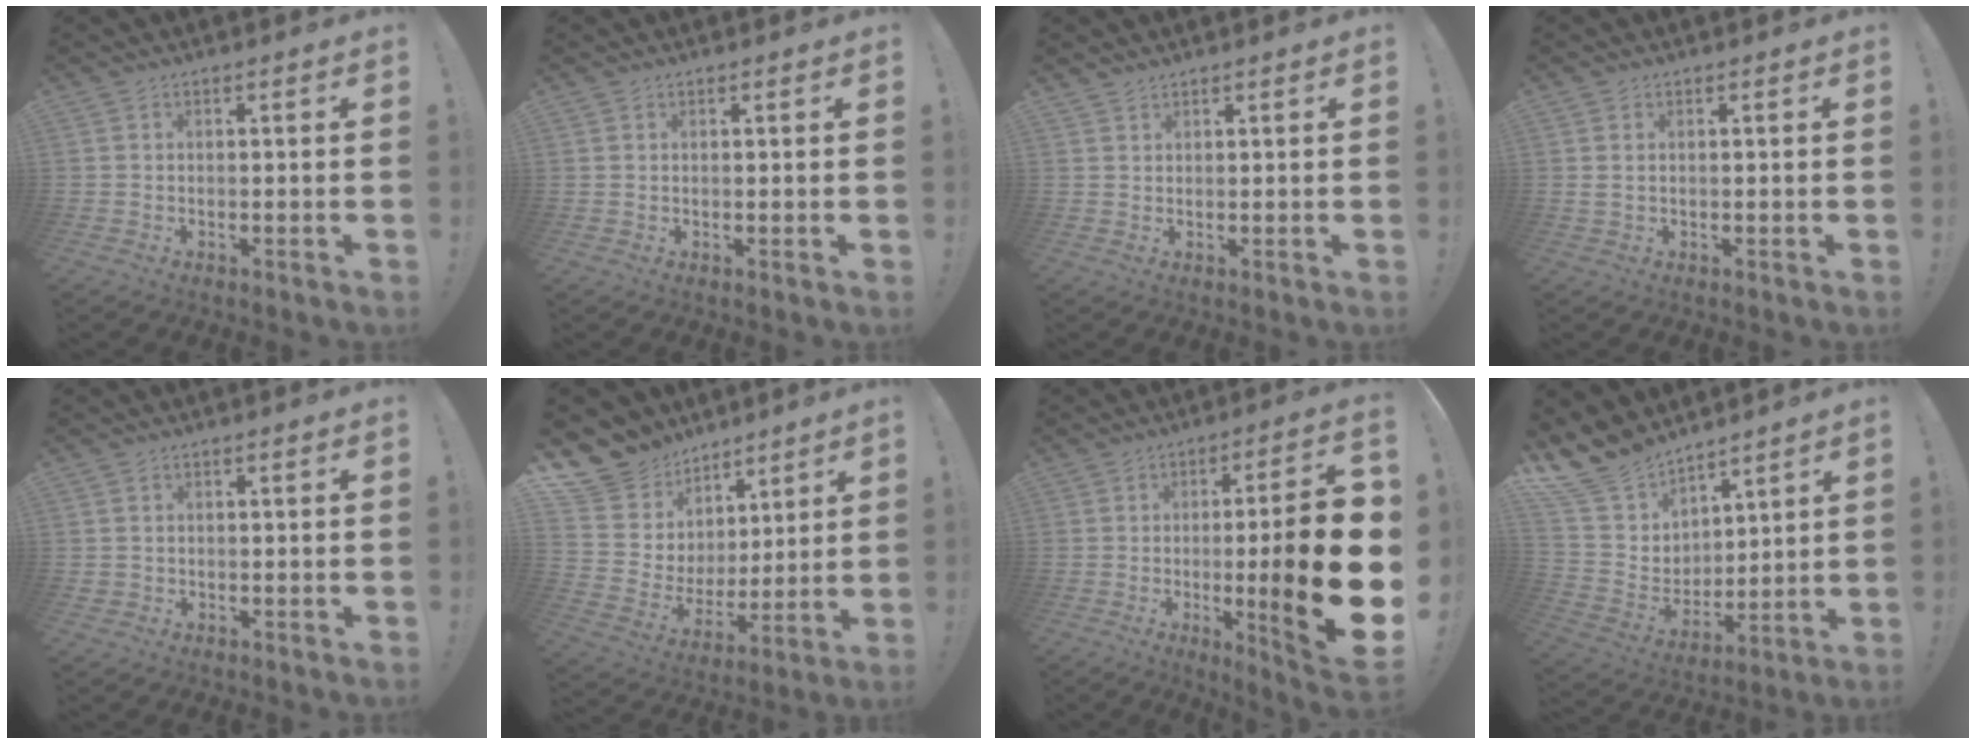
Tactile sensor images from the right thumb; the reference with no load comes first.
{"total": 1.3, "force": [1.0, 0.8, -0.1], "torque": [0.016, -0.006, 0.014]}
{"total": 1.7, "force": [1.6, 0.5, 0.3], "torque": [-0.003, -0.009, 0.030]}
{"total": 1.3, "force": [0.8, 0.6, 0.9], "torque": [-0.012, 0.000, 0.013]}
{"total": 1.1, "force": [0.1, 1.1, 0.2], "torque": [-0.004, 0.004, 0.001]}
{"total": 12.3, "force": [8.2, 9.1, 1.6], "torque": [-0.036, -0.073, 0.178]}
{"total": 22.6, "force": [-2.9, 2.9, 22.3], "torque": [-0.341, 0.000, -0.041]}
{"total": 14.4, "force": [11.9, 7.4, 3.1], "torque": [-0.085, -0.092, 0.236]}